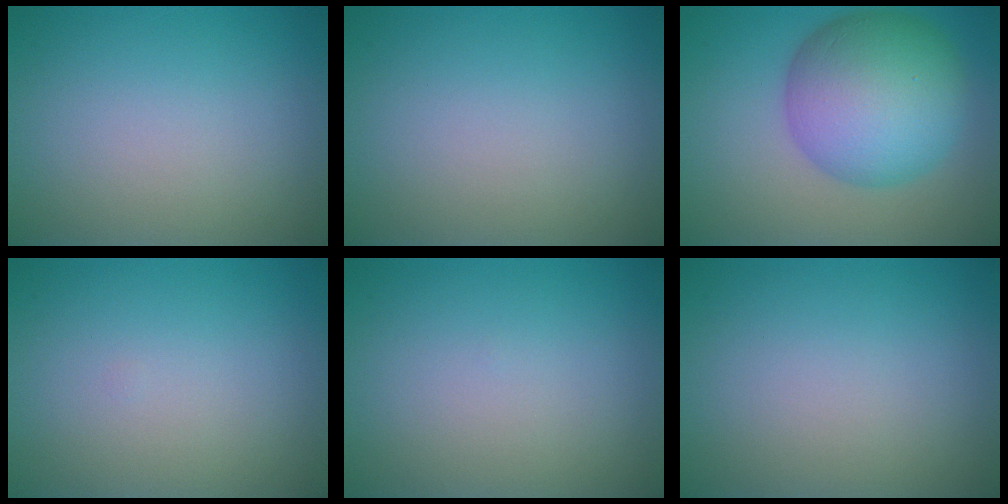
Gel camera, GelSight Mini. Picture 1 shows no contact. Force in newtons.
{"total": 0.0}
{"total": 10.6, "press": 10.6, "slide": 0.2}
{"total": 0.0}
{"total": 0.0}
{"total": 0.0}